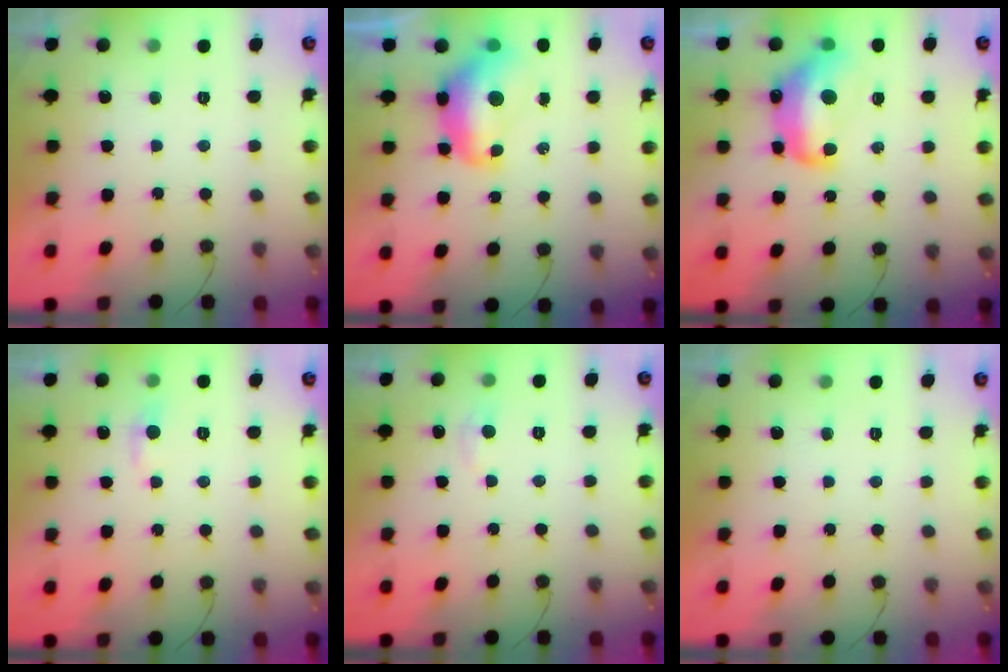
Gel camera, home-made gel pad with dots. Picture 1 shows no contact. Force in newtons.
{"total": 12.7, "press": 12.7, "slide": 1.1}
{"total": 14.5, "press": 14.5, "slide": 1.3}
{"total": 4.3, "press": 4.2, "slide": 0.6}
{"total": 5.1, "press": 5.0, "slide": 0.6}
{"total": 0.0}